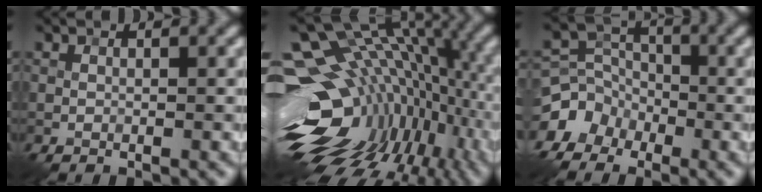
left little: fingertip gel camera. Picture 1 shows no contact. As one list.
[{"total": 18.3, "force": [-2.8, 11.7, 13.7], "torque": [-0.219, -0.012, -0.012]}, {"total": 6.3, "force": [-4.1, 4.7, 1.1], "torque": [0.006, -0.004, -0.086]}]